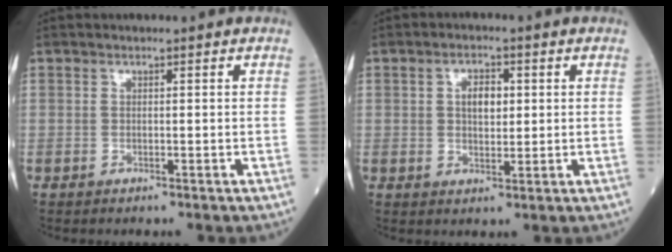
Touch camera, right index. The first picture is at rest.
{"total": 3.9, "force": [0.9, 2.0, 3.2], "torque": [-0.054, 0.003, 0.015]}